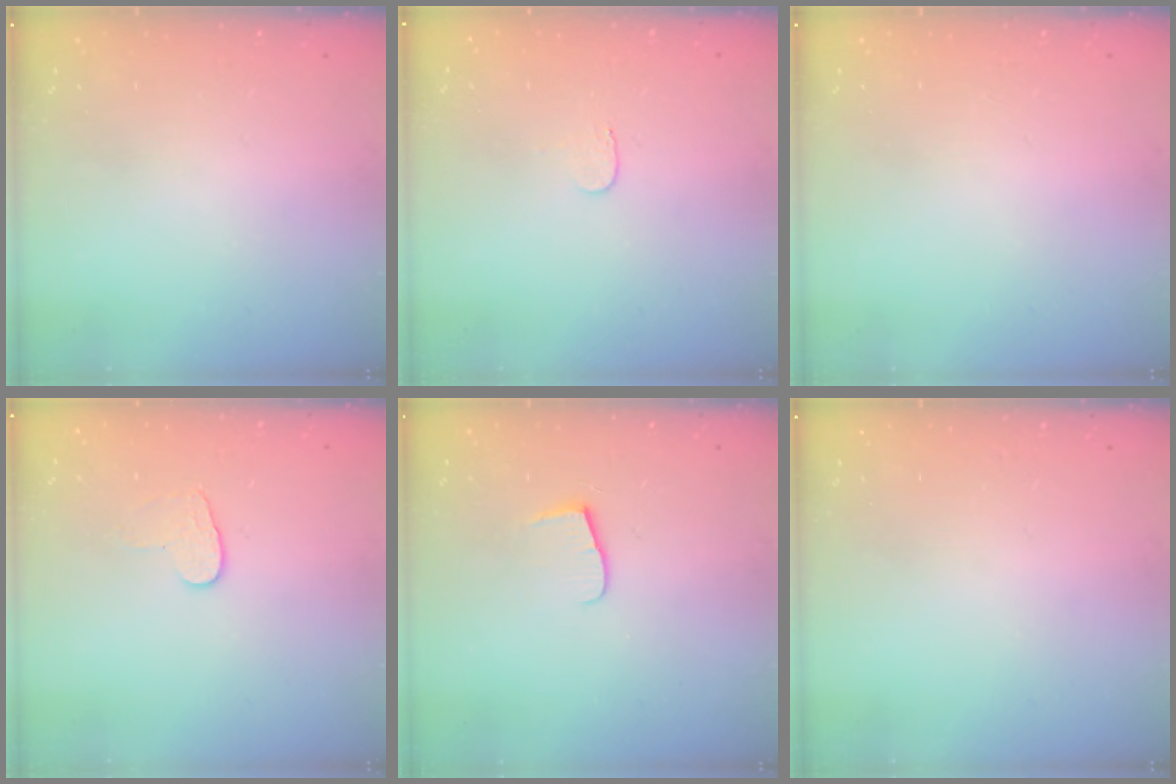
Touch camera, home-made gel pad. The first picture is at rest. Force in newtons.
{"total": 3.4, "press": 3.4, "slide": 0.4}
{"total": 0.0}
{"total": 5.3, "press": 5.3, "slide": 0.5}
{"total": 6.5, "press": 6.5, "slide": 0.7}
{"total": 0.0}